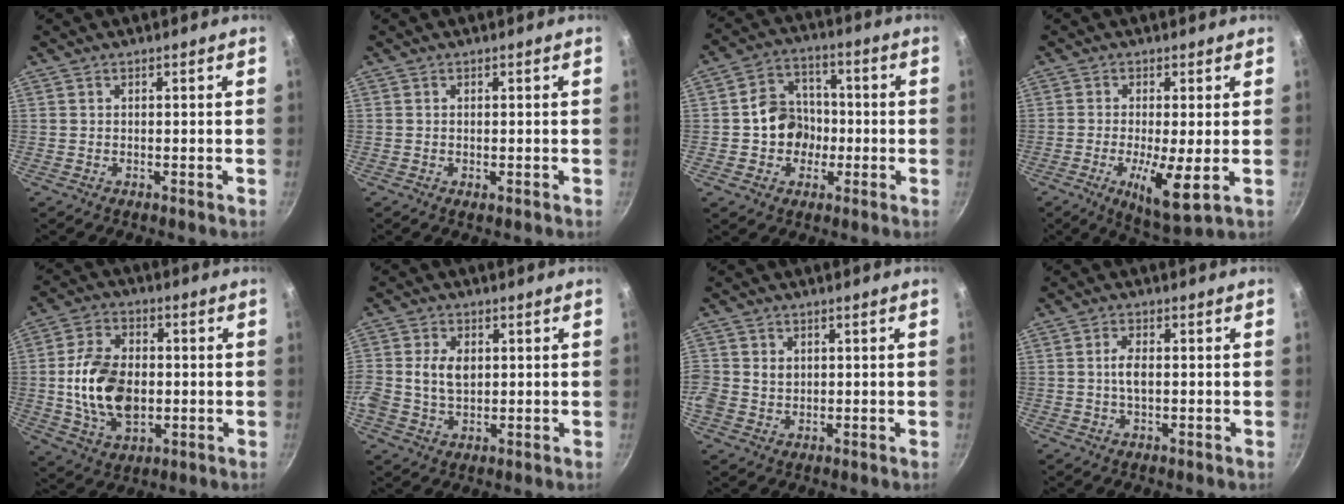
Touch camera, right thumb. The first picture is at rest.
{"total": 0.8, "force": [-0.2, 0.3, 0.7], "torque": [-0.010, -0.001, -0.003]}
{"total": 9.8, "force": [-1.3, 8.5, 4.7], "torque": [-0.038, 0.027, -0.031]}
{"total": 8.8, "force": [-1.7, 1.8, 8.5], "torque": [-0.154, -0.018, -0.024]}
{"total": 14.9, "force": [-0.7, 9.8, 11.2], "torque": [-0.186, 0.008, -0.011]}
{"total": 6.8, "force": [0.6, 4.8, 4.7], "torque": [-0.084, 0.002, 0.008]}
{"total": 5.8, "force": [0.4, 5.3, 2.5], "torque": [-0.049, 0.007, 0.006]}
{"total": 3.4, "force": [-0.1, 1.8, 2.9], "torque": [-0.054, 0.009, -0.004]}